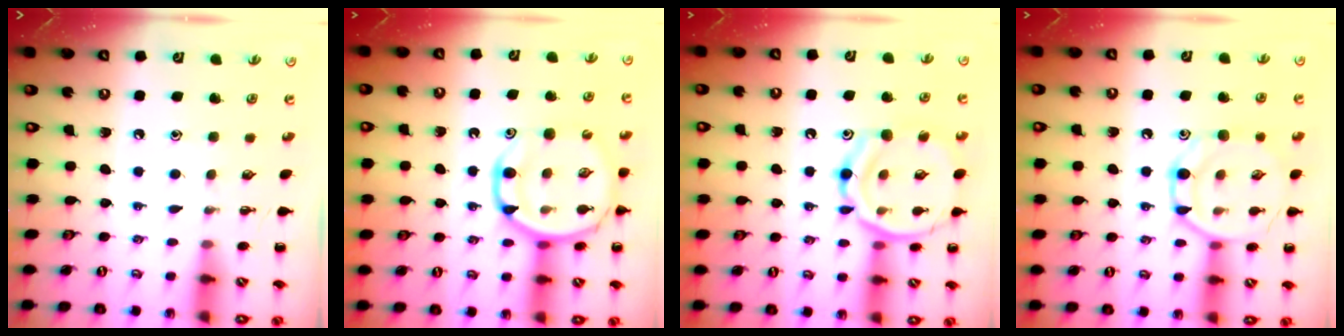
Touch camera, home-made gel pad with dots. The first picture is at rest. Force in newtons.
{"total": 14.7, "press": 14.2, "slide": 3.5}
{"total": 16.1, "press": 16.0, "slide": 1.8}
{"total": 12.9, "press": 12.9, "slide": 0.7}